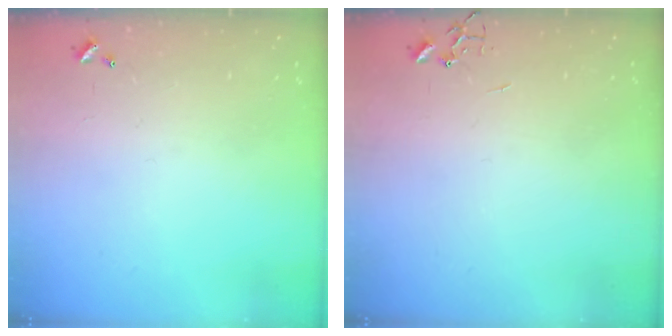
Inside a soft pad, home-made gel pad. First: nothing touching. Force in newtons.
{"total": 0.0}